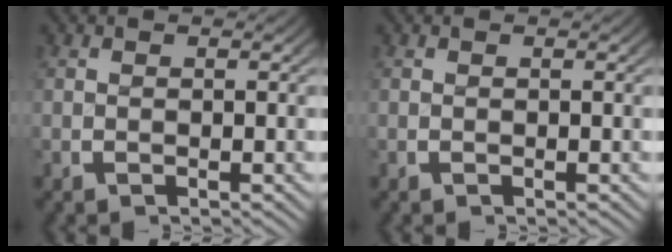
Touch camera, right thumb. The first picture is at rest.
{"total": 0.0}